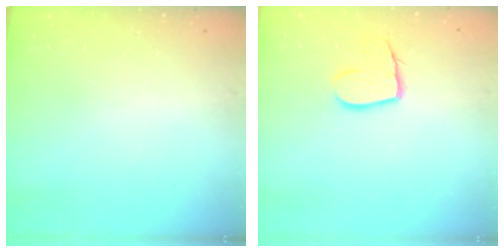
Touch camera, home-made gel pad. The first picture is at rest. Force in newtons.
{"total": 10.7, "press": 10.6, "slide": 0.8}